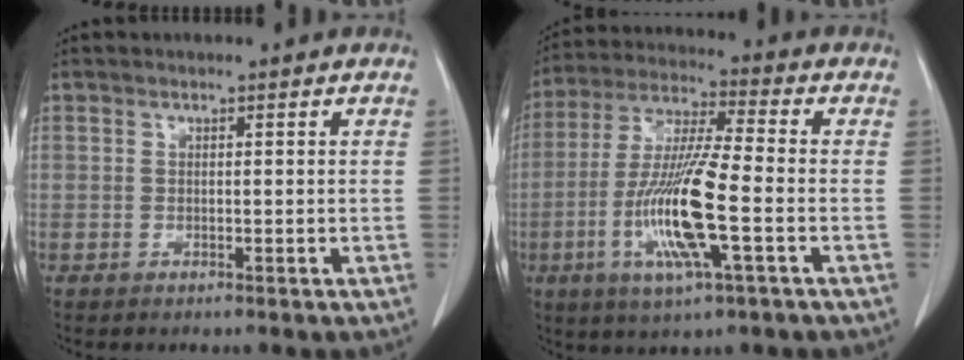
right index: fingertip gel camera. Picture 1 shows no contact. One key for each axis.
{"total": 14.4, "fx": -3.7, "fy": 1.0, "fz": 13.9, "tx": -0.286, "ty": -0.012, "tz": -0.071}